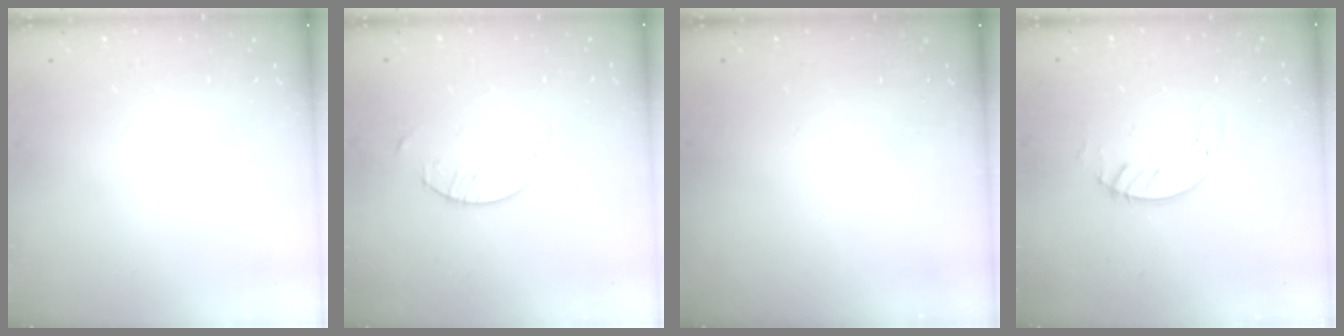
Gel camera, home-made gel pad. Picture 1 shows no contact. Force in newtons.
{"total": 1.7, "press": 1.7, "slide": 0.2}
{"total": 0.0}
{"total": 3.4, "press": 3.4, "slide": 0.1}